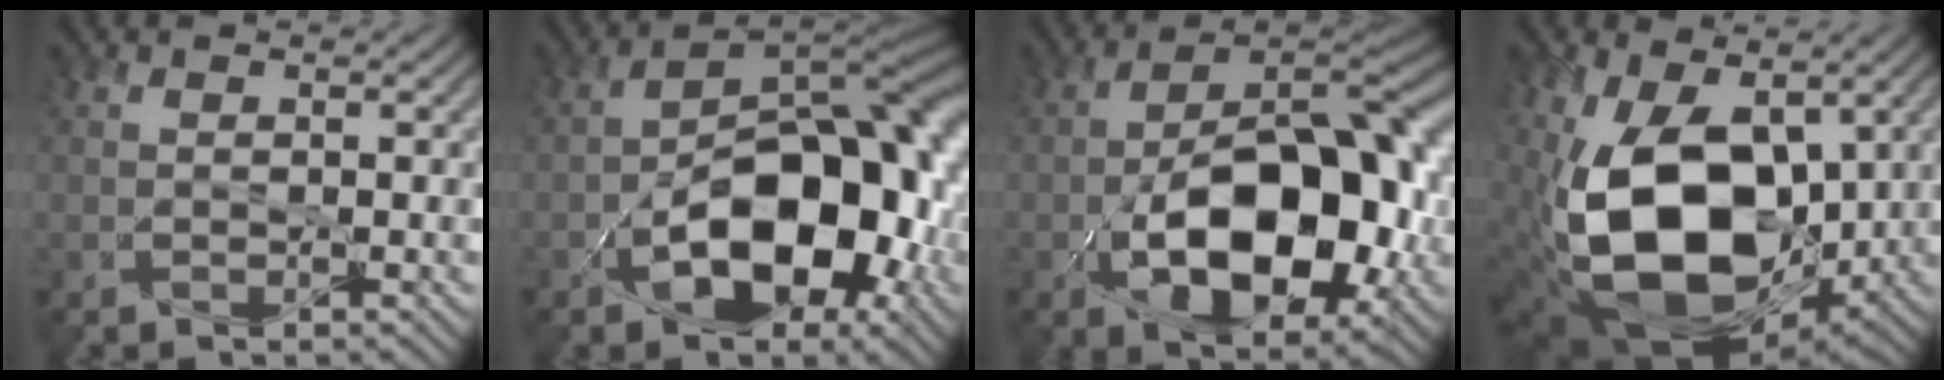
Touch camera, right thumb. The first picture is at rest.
{"total": 13.9, "force": [-4.9, 7.0, 11.0], "torque": [-0.130, -0.018, -0.084]}
{"total": 14.5, "force": [-4.2, 6.9, 12.0], "torque": [-0.165, -0.009, -0.068]}
{"total": 17.7, "force": [0.3, 10.7, 14.1], "torque": [-0.299, -0.038, 0.008]}